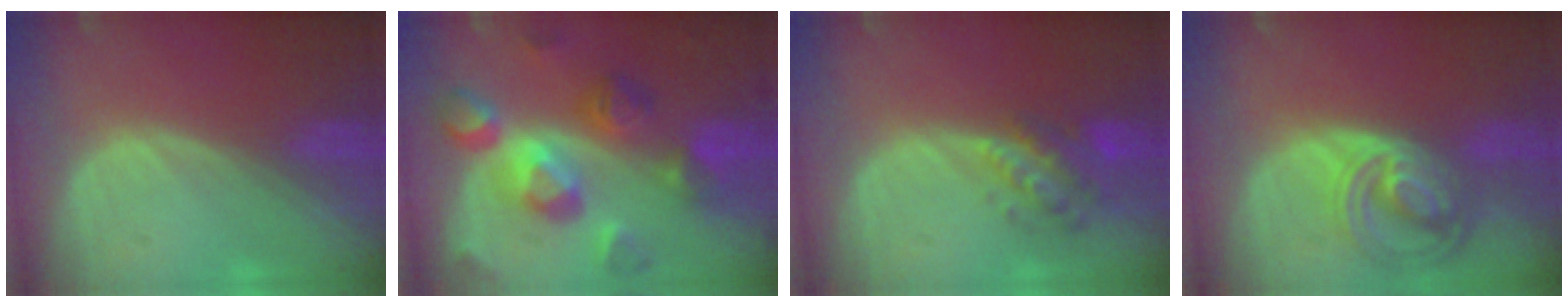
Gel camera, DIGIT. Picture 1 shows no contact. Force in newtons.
{"total": 11.2, "press": 11.2, "slide": 1.1}
{"total": 6.1, "press": 5.7, "slide": 2.3}
{"total": 8.7, "press": 7.6, "slide": 4.3}